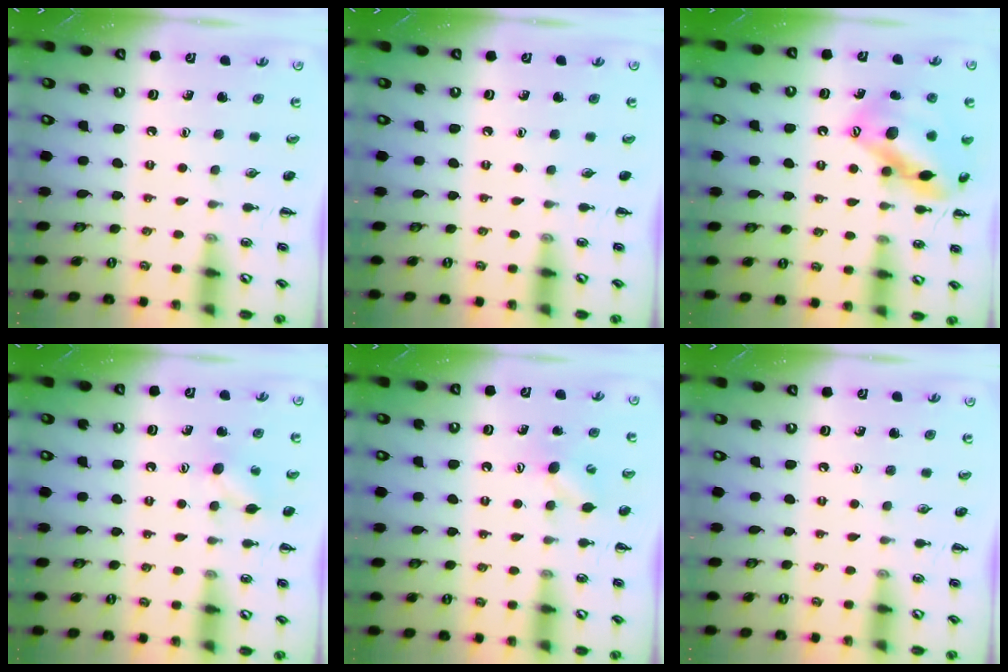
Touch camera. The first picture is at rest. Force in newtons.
{"total": 0.0}
{"total": 16.8, "press": 16.8, "slide": 1.7}
{"total": 6.7, "press": 6.5, "slide": 1.5}
{"total": 5.9, "press": 5.7, "slide": 1.5}
{"total": 0.0}